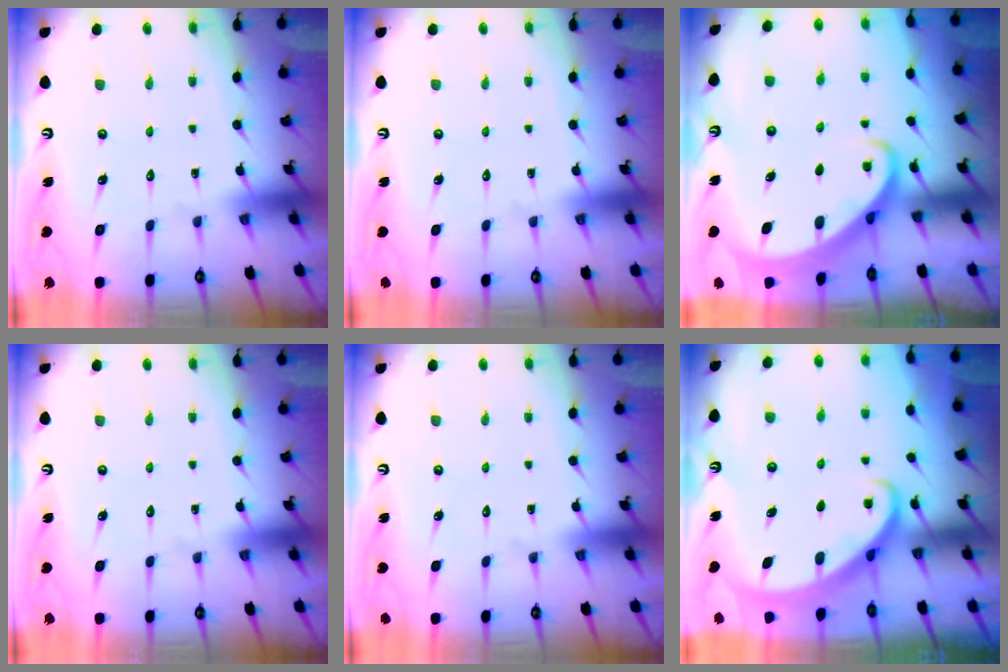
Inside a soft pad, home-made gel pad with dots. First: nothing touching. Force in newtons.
{"total": 0.0}
{"total": 2.7, "press": 2.7, "slide": 0.2}
{"total": 0.0}
{"total": 0.0}
{"total": 2.4, "press": 2.4, "slide": 0.3}